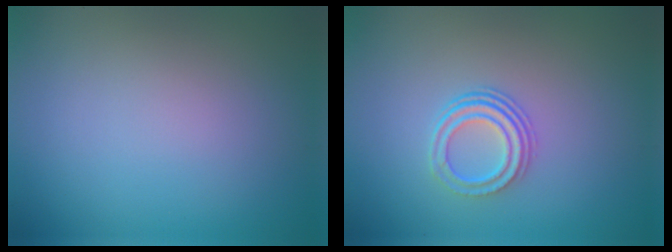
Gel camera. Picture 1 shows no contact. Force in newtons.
{"total": 3.0, "press": 2.2, "slide": 2.0}